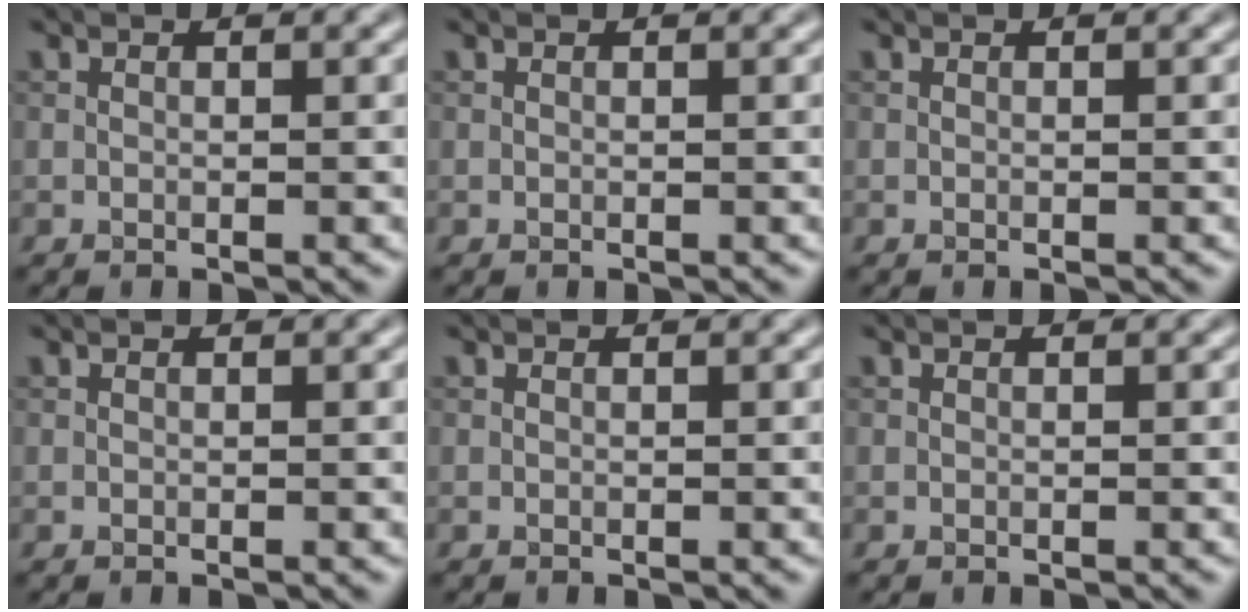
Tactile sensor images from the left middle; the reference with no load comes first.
{"total": 0.0}
{"total": 0.0}
{"total": 0.0}
{"total": 0.0}
{"total": 0.0}